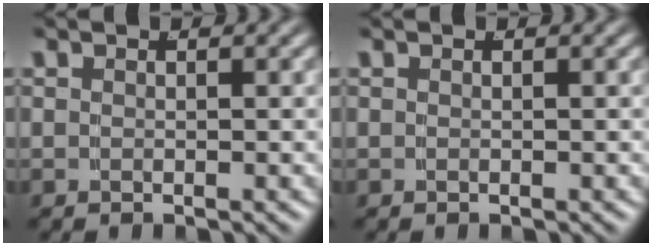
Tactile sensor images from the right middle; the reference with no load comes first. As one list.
[{"total": 0.0}]